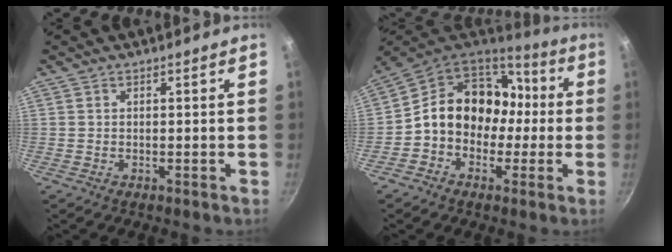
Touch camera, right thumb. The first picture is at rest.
{"total": 16.5, "force": [-0.2, 13.4, 9.6], "torque": [-0.107, 0.057, -0.018]}